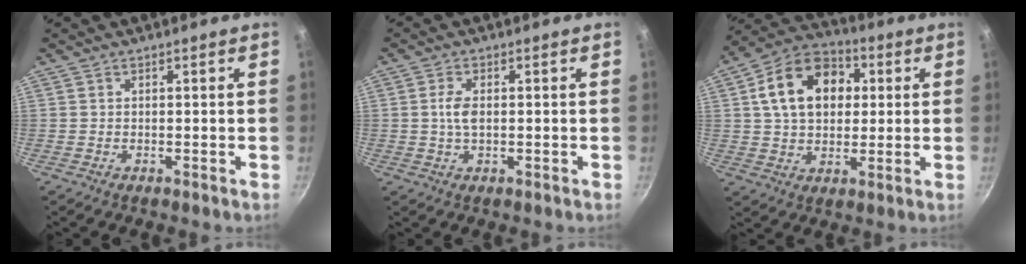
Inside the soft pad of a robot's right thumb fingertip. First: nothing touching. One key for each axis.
{"total": 3.5, "fx": 0.2, "fy": 1.8, "fz": 3.0, "tx": -0.061, "ty": 0.004, "tz": 0.000}
{"total": 15.9, "fx": 3.4, "fy": 11.5, "fz": 10.5, "tx": -0.147, "ty": 0.020, "tz": 0.044}